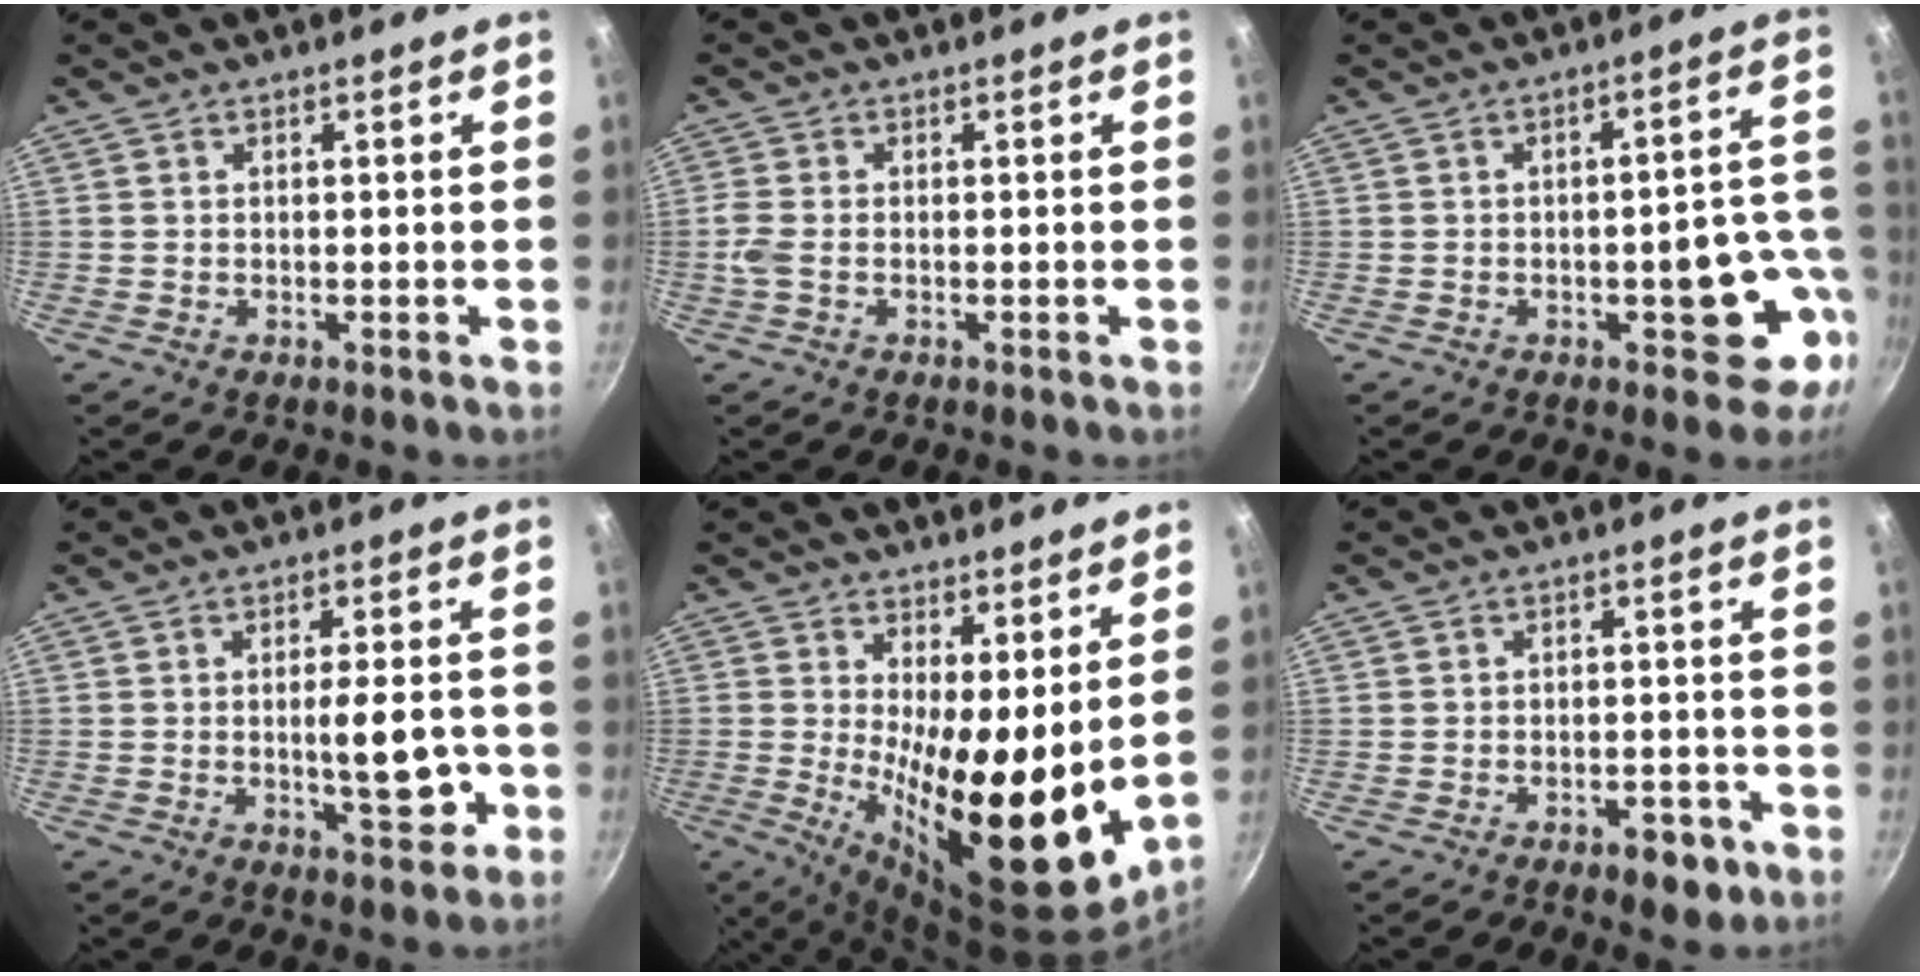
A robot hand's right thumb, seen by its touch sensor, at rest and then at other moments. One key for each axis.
{"total": 2.5, "fx": -0.6, "fy": 1.3, "fz": 2.1, "tx": -0.056, "ty": 0.002, "tz": -0.018}
{"total": 11.4, "fx": -3.5, "fy": 5.5, "fz": 9.3, "tx": -0.046, "ty": 0.034, "tz": -0.039}
{"total": 8.6, "fx": -1.8, "fy": 3.2, "fz": 7.7, "tx": -0.089, "ty": 0.005, "tz": -0.024}
{"total": 18.2, "fx": 2.6, "fy": 6.6, "fz": 16.7, "tx": -0.223, "ty": -0.047, "tz": 0.049}
{"total": 5.6, "fx": -3.0, "fy": 3.0, "fz": 3.7, "tx": -0.035, "ty": 0.022, "tz": -0.032}